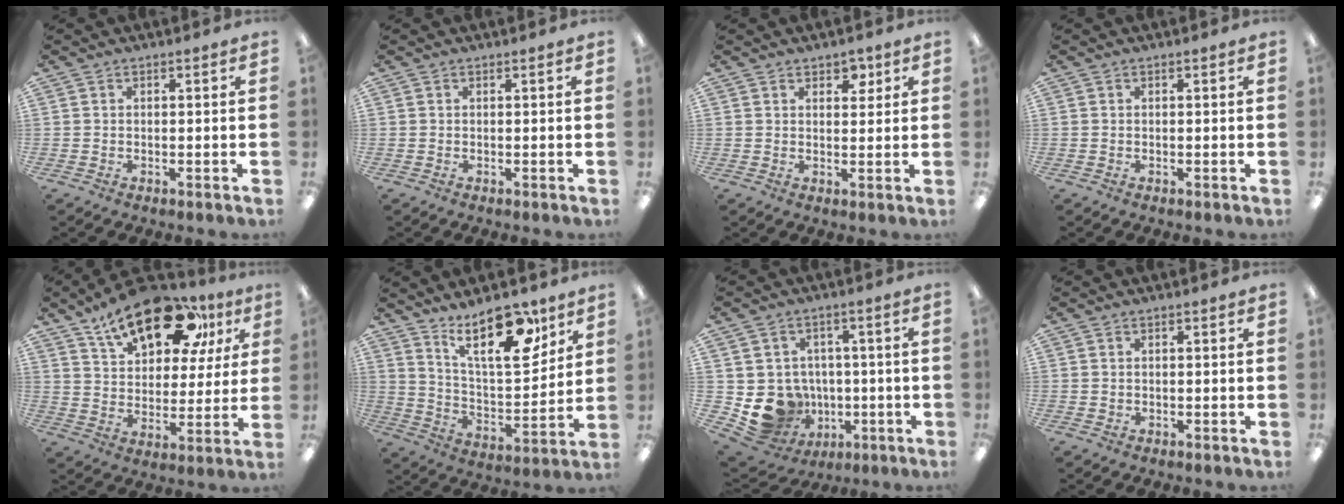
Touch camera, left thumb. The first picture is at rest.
{"total": 0.0}
{"total": 3.6, "force": [2.3, 2.1, 1.7], "torque": [-0.006, -0.011, 0.034]}
{"total": 0.0}
{"total": 21.5, "force": [13.7, 10.4, 12.8], "torque": [-0.198, -0.064, 0.232]}
{"total": 19.7, "force": [13.1, 7.9, 12.4], "torque": [-0.185, -0.076, 0.217]}
{"total": 11.3, "force": [-2.7, 10.4, 3.5], "torque": [-0.079, 0.007, -0.032]}
{"total": 0.6, "force": [0.1, 0.6, 0.0], "torque": [0.000, 0.005, 0.001]}